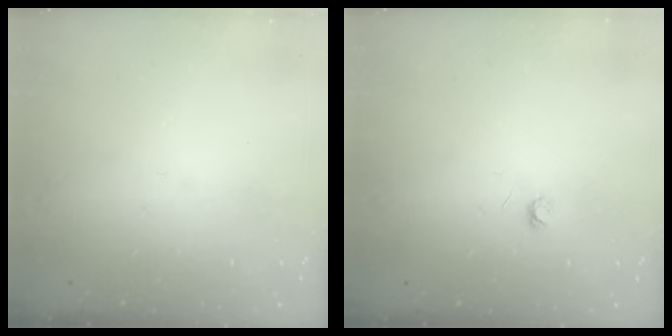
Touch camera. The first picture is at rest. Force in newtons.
{"total": 2.9, "press": 2.9, "slide": 0.3}